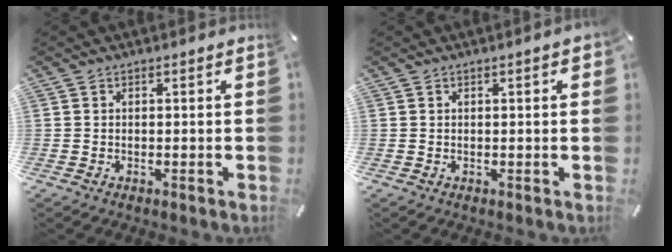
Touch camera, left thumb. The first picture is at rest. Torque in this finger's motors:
{"motor_torque": [0.12, 0.01, 0.09, -0.06, 0.02]}